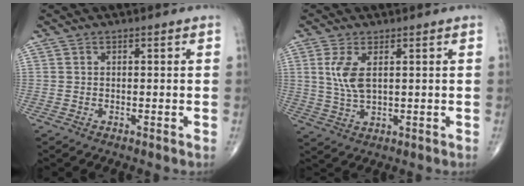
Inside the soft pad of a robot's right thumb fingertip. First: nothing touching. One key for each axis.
{"total": 6.0, "fx": 1.6, "fy": 2.6, "fz": 5.1, "tx": -0.115, "ty": -0.007, "tz": 0.040}